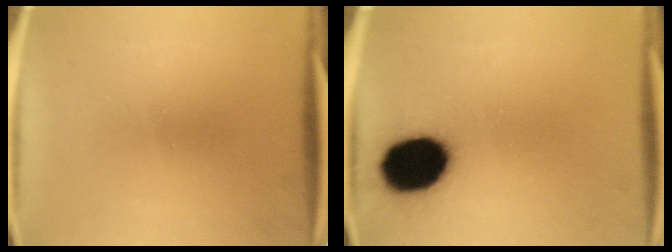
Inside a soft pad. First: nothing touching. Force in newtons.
{"total": 17.7}